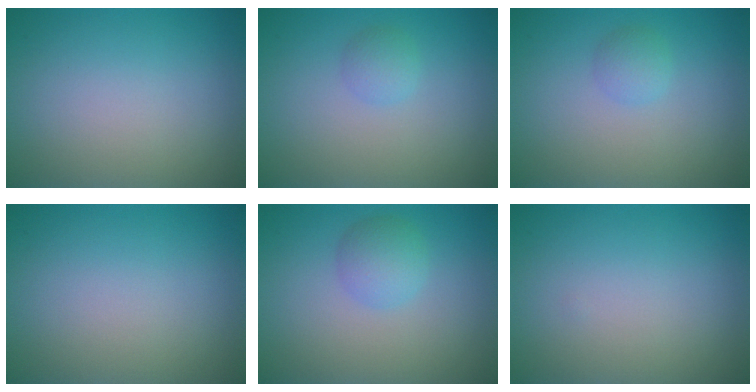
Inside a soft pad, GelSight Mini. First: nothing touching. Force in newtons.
{"total": 1.3, "press": 1.3, "slide": 0.0}
{"total": 1.3, "press": 1.3, "slide": 0.0}
{"total": 0.0}
{"total": 2.4, "press": 2.4, "slide": 0.1}
{"total": 0.0}